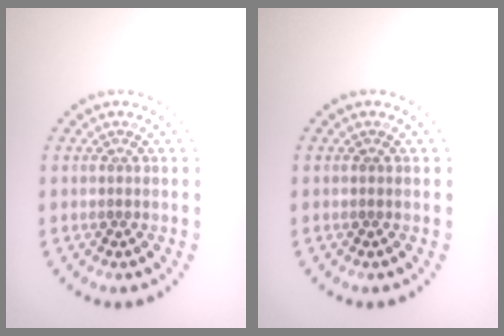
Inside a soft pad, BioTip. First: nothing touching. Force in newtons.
{"total": 0.0}